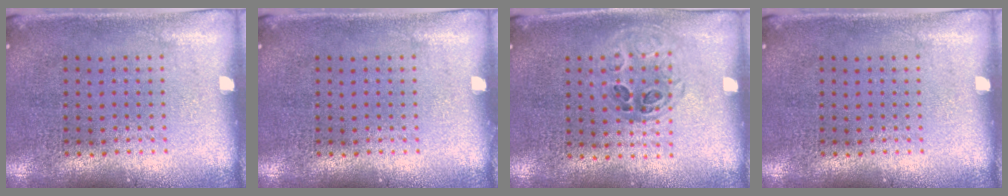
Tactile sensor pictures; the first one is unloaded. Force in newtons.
{"total": 0.0}
{"total": 1.0, "press": 0.9, "slide": 0.4}
{"total": 0.0}